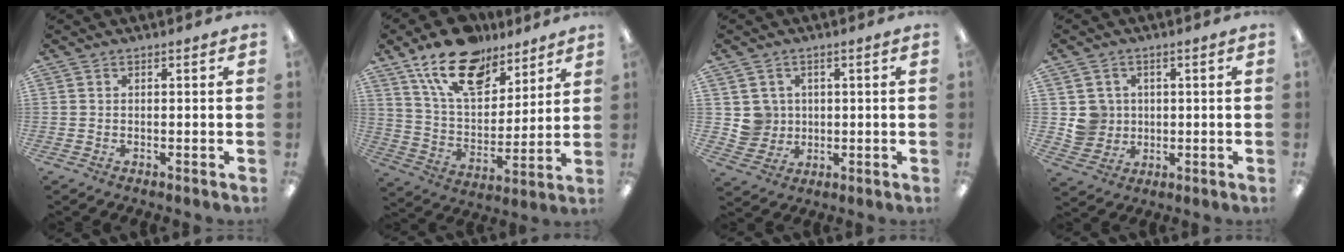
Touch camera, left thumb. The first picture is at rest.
{"total": 18.7, "force": [13.1, 9.6, 9.2], "torque": [-0.158, -0.068, 0.234]}
{"total": 5.5, "force": [1.2, 5.3, 0.2], "torque": [-0.008, 0.005, 0.026]}
{"total": 6.3, "force": [0.9, 6.2, 0.8], "torque": [-0.011, 0.005, 0.021]}